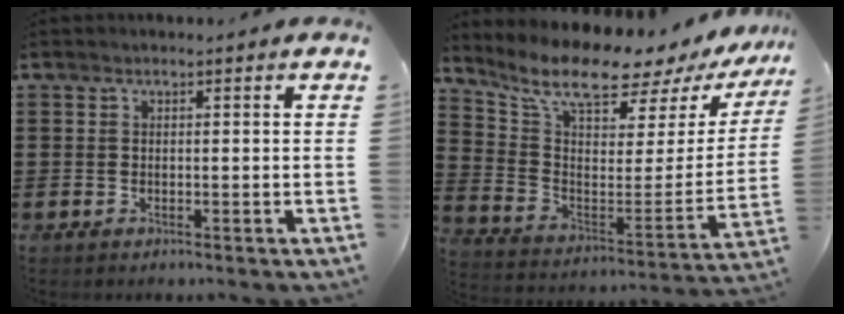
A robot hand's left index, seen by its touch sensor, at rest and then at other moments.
{"total": 10.2, "force": [8.6, 2.3, 4.9], "torque": [-0.115, -0.071, 0.141]}